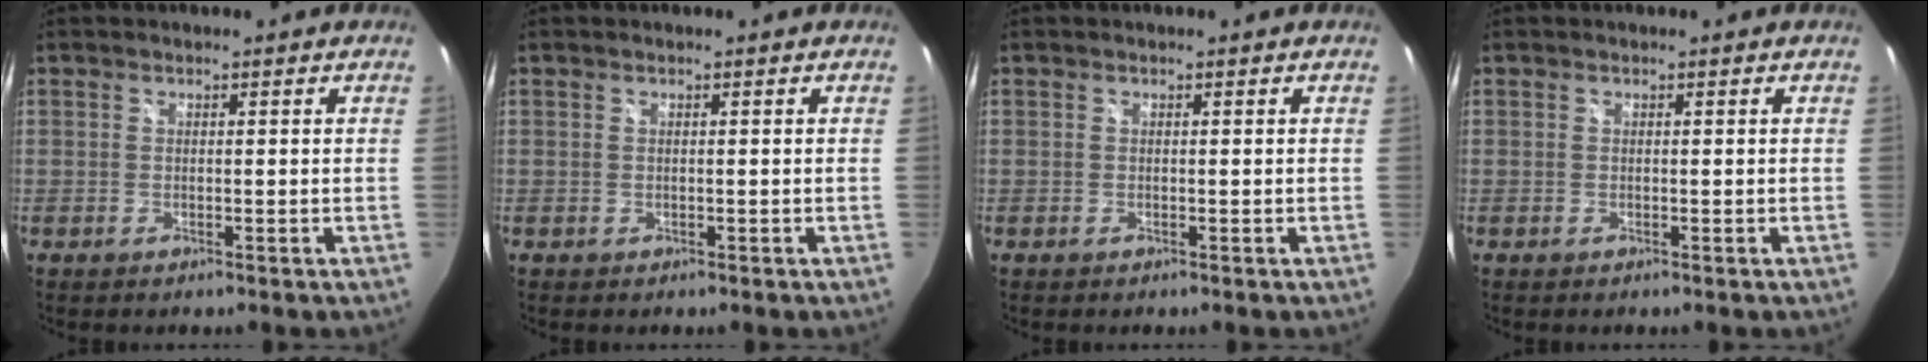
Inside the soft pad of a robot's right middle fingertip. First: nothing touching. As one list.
[{"total": 0.0}, {"total": 0.0}, {"total": 0.0}]